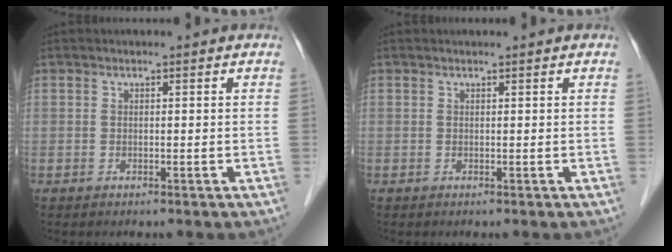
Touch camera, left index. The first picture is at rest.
{"total": 0.8, "force": [0.7, 0.0, 0.3], "torque": [-0.005, 0.009, 0.015]}